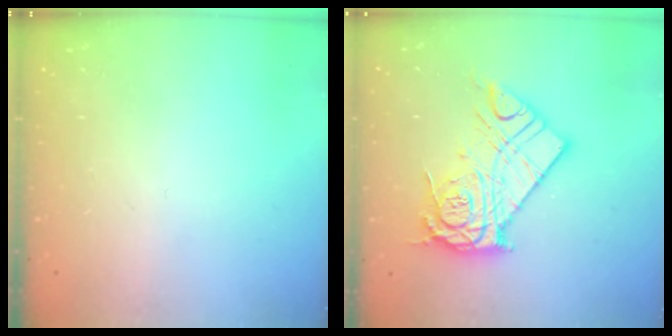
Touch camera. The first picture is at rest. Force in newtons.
{"total": 14.2, "press": 14.2, "slide": 1.0}